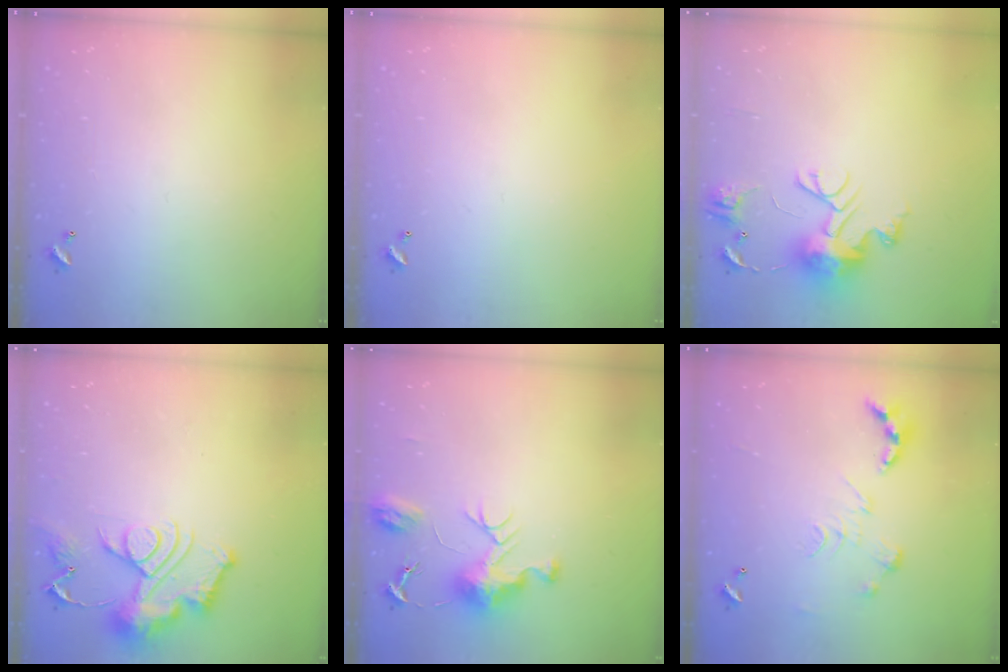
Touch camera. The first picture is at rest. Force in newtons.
{"total": 0.0}
{"total": 12.0, "press": 11.9, "slide": 1.2}
{"total": 13.4, "press": 13.4, "slide": 1.4}
{"total": 9.1, "press": 9.1, "slide": 0.7}
{"total": 0.0}